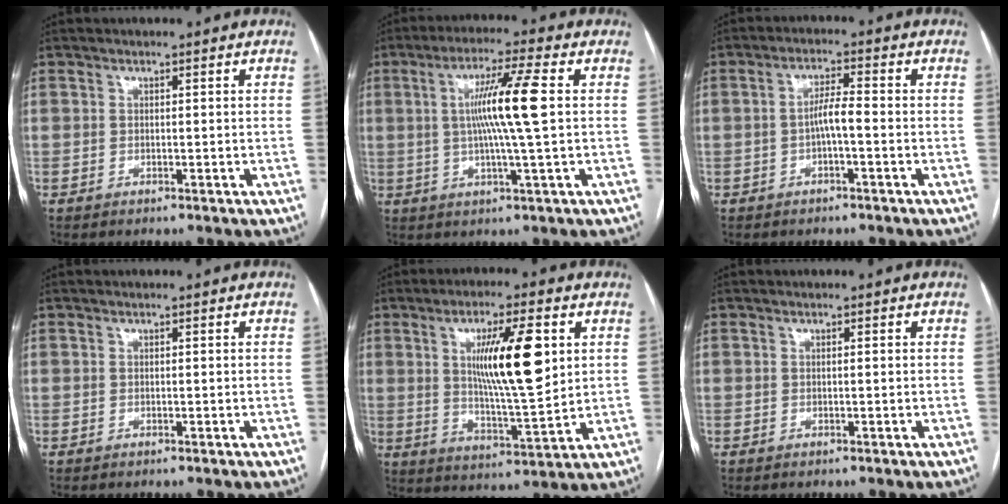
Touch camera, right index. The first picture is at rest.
{"total": 9.9, "force": [1.1, -1.0, 9.8], "torque": [-0.181, 0.002, 0.020]}
{"total": 3.5, "force": [-0.9, 0.3, 3.4], "torque": [-0.061, 0.008, -0.014]}
{"total": 0.0}
{"total": 12.8, "force": [3.5, 1.7, 12.2], "torque": [-0.212, -0.004, 0.062]}
{"total": 0.0}